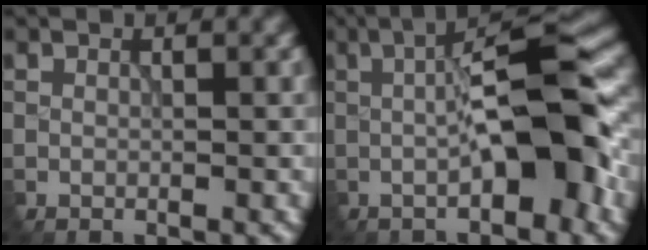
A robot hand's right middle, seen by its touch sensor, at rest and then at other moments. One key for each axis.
{"total": 9.2, "fx": -0.9, "fy": 2.1, "fz": 8.9, "tx": -0.129, "ty": 0.017, "tz": -0.022}